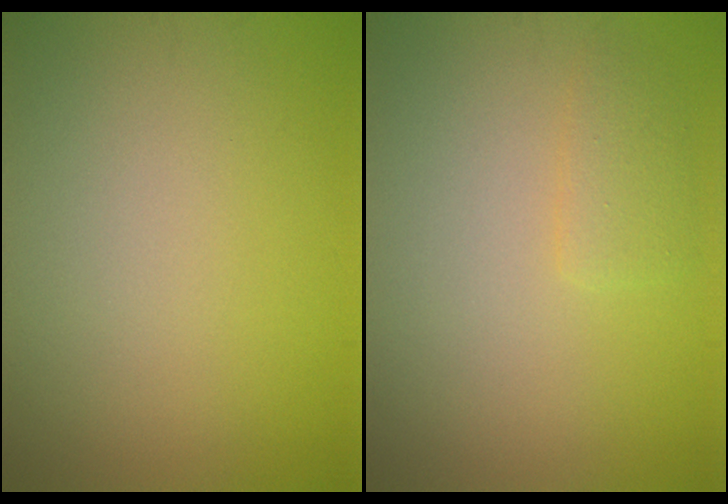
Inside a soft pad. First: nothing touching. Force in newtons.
{"total": 1.5, "press": 1.5, "slide": 0.1}